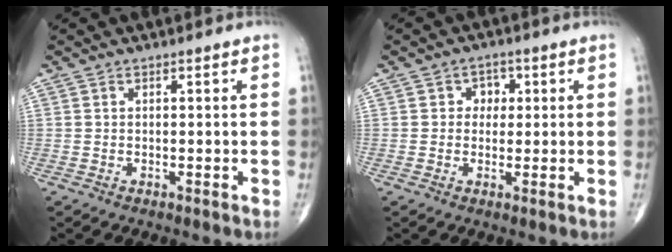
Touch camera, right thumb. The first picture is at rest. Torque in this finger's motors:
{"motor_torque": [-0.25, 0.17, 0.13, 0.18, 0.00]}